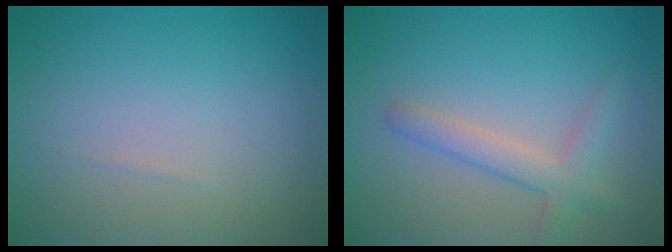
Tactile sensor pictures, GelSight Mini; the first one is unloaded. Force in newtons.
{"total": 2.7, "press": 2.7, "slide": 0.1}